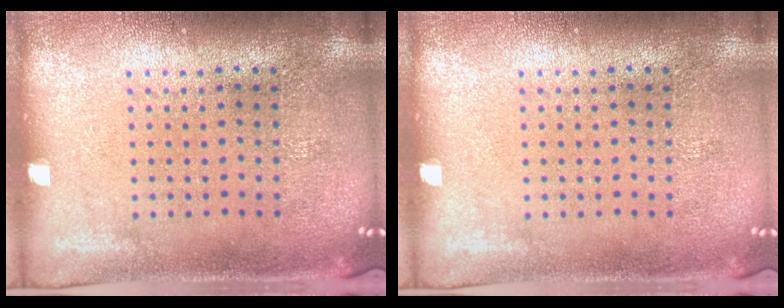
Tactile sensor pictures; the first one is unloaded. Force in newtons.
{"total": 0.0}